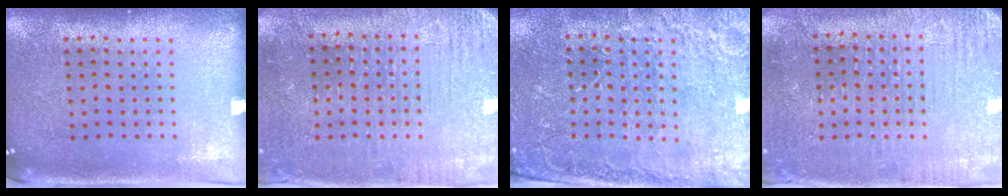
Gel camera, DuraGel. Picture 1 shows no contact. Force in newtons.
{"total": 2.9, "press": 2.8, "slide": 0.7}
{"total": 2.8, "press": 2.8, "slide": 0.2}
{"total": 3.0, "press": 2.9, "slide": 0.7}